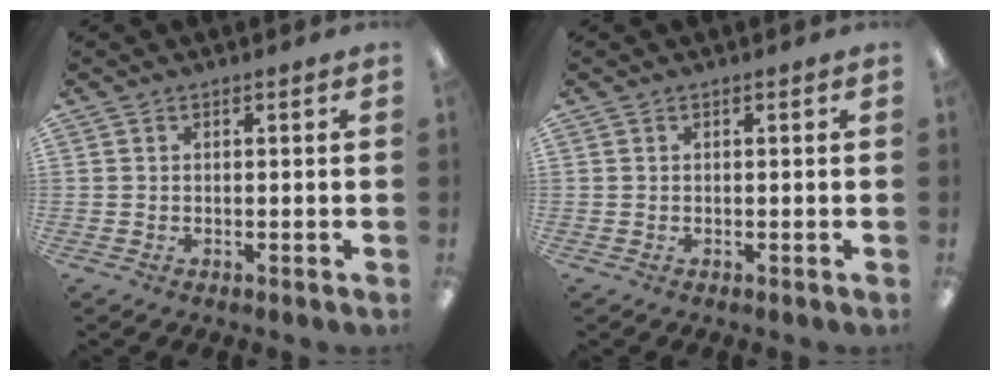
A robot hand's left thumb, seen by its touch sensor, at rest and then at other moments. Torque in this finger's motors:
{"motor_torque": [0.00, 0.00, -0.01, -0.01, 0.00]}